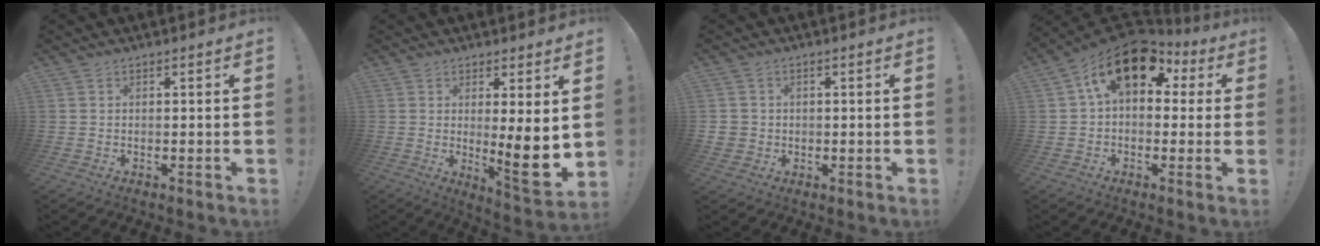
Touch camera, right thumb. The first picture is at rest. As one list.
[{"total": 11.1, "force": [0.0, 1.3, 11.1], "torque": [-0.132, -0.033, 0.001]}, {"total": 3.0, "force": [0.2, 2.9, 0.9], "torque": [-0.012, 0.002, 0.006]}, {"total": 16.1, "force": [6.5, 9.8, 11.1], "torque": [-0.167, -0.020, 0.117]}]